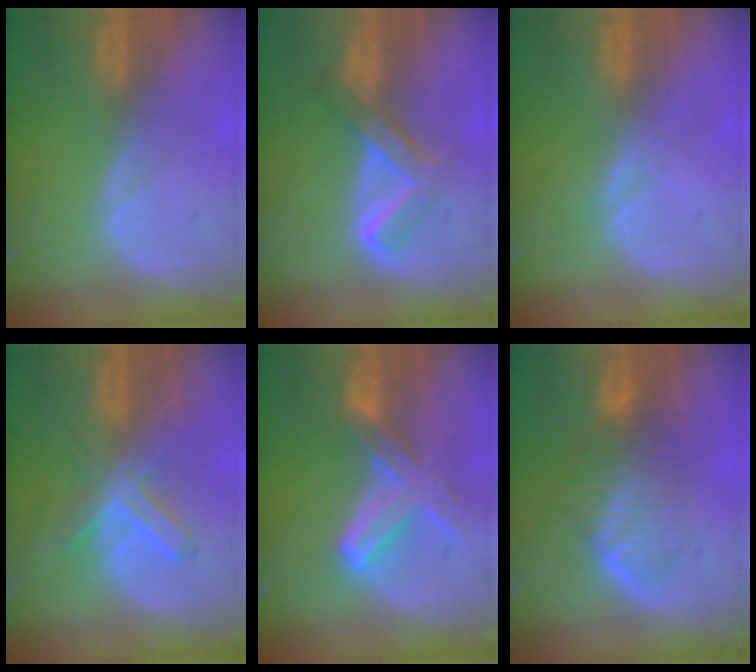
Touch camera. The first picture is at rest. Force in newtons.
{"total": 6.7, "press": 5.7, "slide": 3.6}
{"total": 1.2, "press": 1.0, "slide": 0.7}
{"total": 6.9, "press": 5.9, "slide": 3.5}
{"total": 8.1, "press": 7.1, "slide": 3.9}
{"total": 7.4, "press": 6.8, "slide": 3.0}